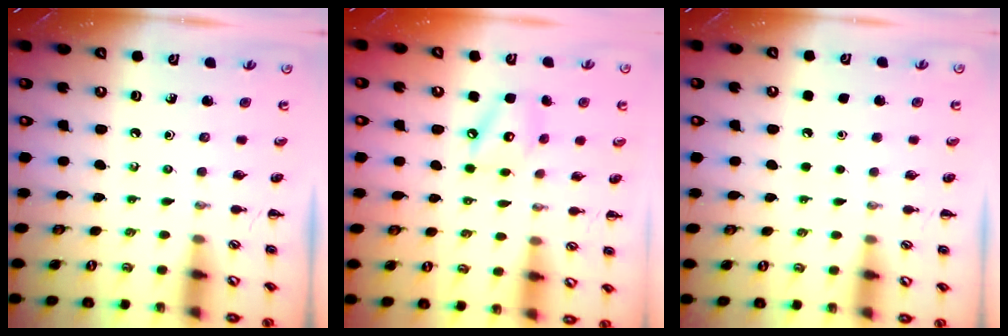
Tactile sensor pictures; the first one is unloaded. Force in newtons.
{"total": 7.8, "press": 7.7, "slide": 0.7}
{"total": 1.6, "press": 1.6, "slide": 0.1}